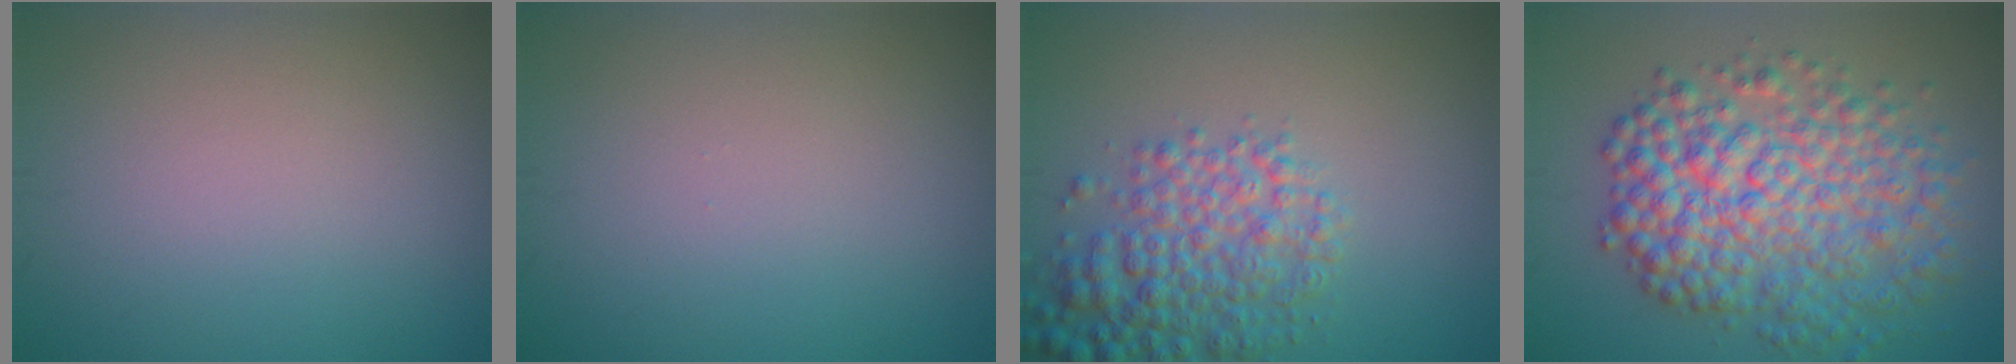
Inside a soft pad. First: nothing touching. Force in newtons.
{"total": 0.0}
{"total": 5.3, "press": 5.3, "slide": 0.2}
{"total": 8.5, "press": 8.5, "slide": 0.1}